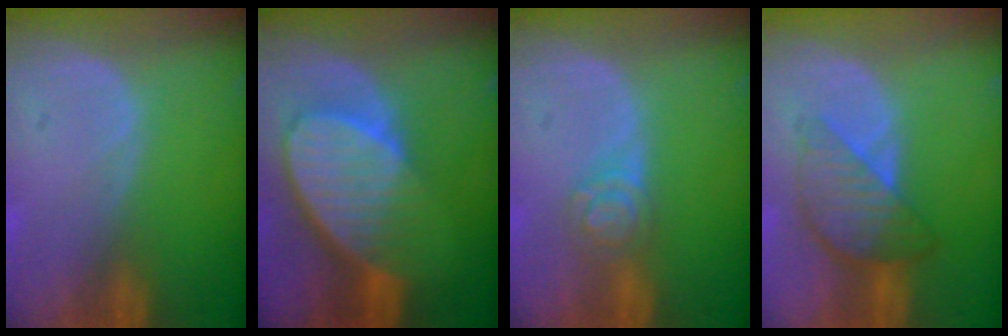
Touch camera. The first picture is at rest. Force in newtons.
{"total": 10.0, "press": 8.7, "slide": 4.8}
{"total": 4.3, "press": 3.9, "slide": 1.9}
{"total": 6.4, "press": 6.4, "slide": 0.3}